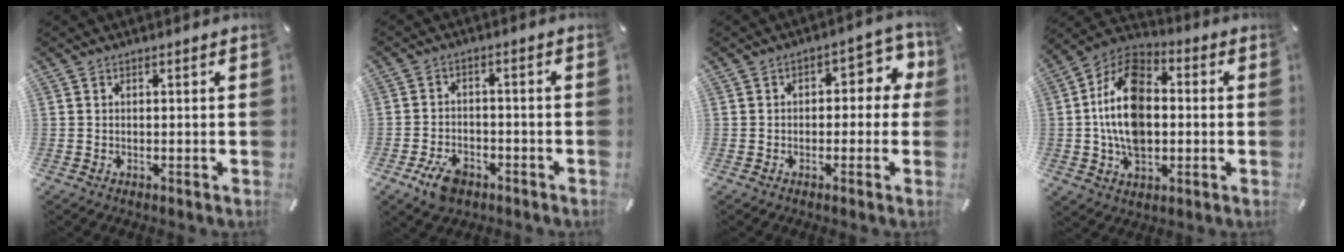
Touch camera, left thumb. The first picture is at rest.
{"total": 6.7, "force": [-3.9, 4.1, 3.6], "torque": [-0.071, 0.020, -0.070]}
{"total": 7.2, "force": [0.2, 4.6, 5.5], "torque": [-0.065, 0.003, -0.005]}
{"total": 16.5, "force": [-0.6, 11.3, 12.0], "torque": [-0.251, 0.008, -0.013]}